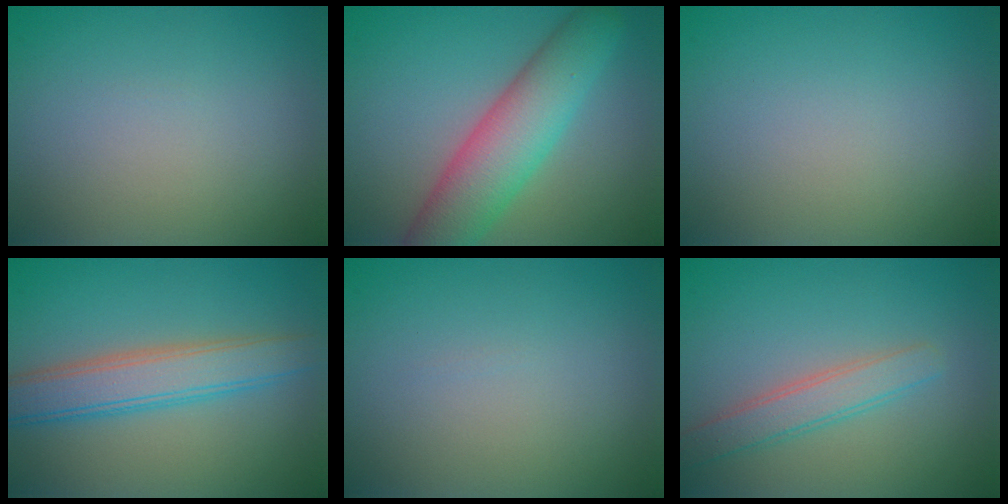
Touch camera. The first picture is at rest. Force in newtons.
{"total": 7.3, "press": 7.3, "slide": 0.3}
{"total": 0.0}
{"total": 4.9, "press": 4.9, "slide": 0.2}
{"total": 0.0}
{"total": 2.7, "press": 2.7, "slide": 0.1}